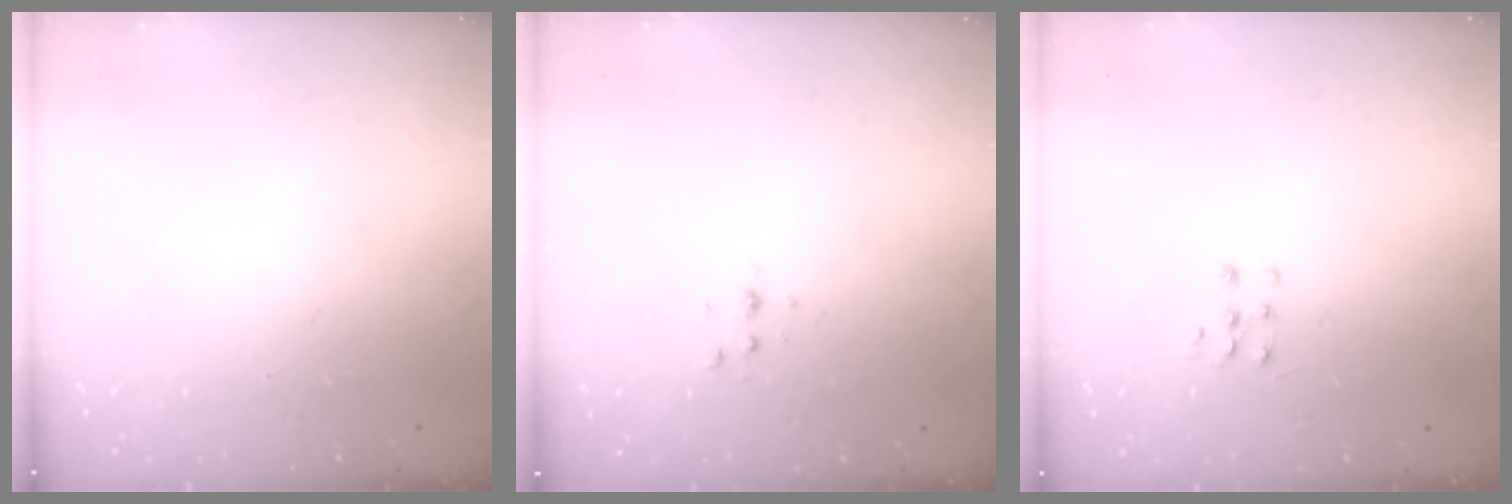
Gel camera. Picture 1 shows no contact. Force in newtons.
{"total": 3.6, "press": 3.1, "slide": 1.7}
{"total": 3.3, "press": 3.3, "slide": 0.5}